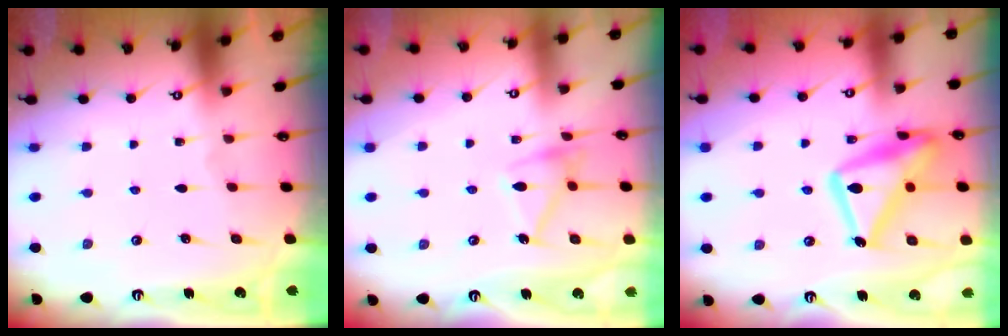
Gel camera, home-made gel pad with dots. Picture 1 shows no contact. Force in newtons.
{"total": 13.8, "press": 13.7, "slide": 0.6}
{"total": 20.4, "press": 20.4, "slide": 1.5}